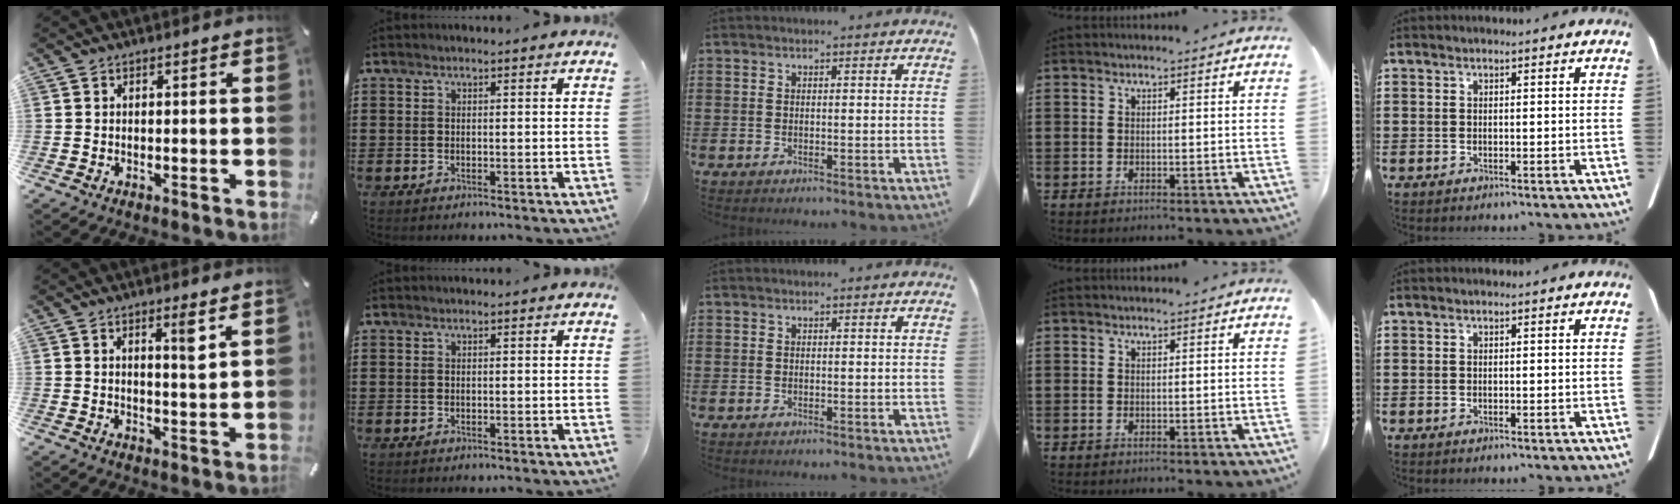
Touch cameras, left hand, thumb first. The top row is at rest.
{"thumb": {"total": 4.5, "force": [2.2, 0.2, 4.0], "torque": [-0.060, -0.011, 0.028]}}